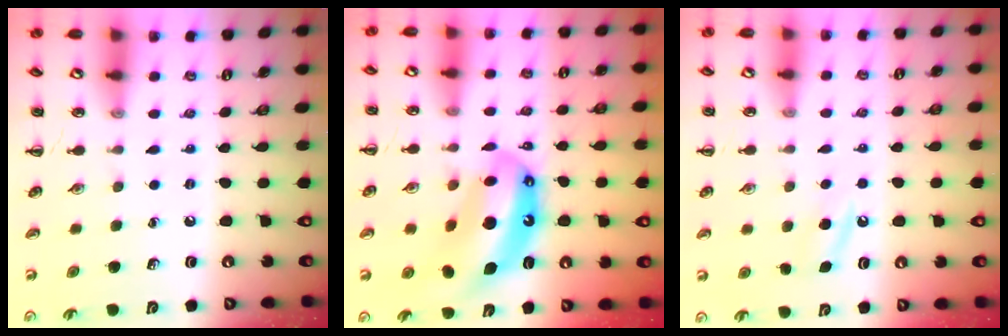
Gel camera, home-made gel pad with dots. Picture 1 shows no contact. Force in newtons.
{"total": 14.4, "press": 13.8, "slide": 4.0}
{"total": 5.3, "press": 5.0, "slide": 1.8}